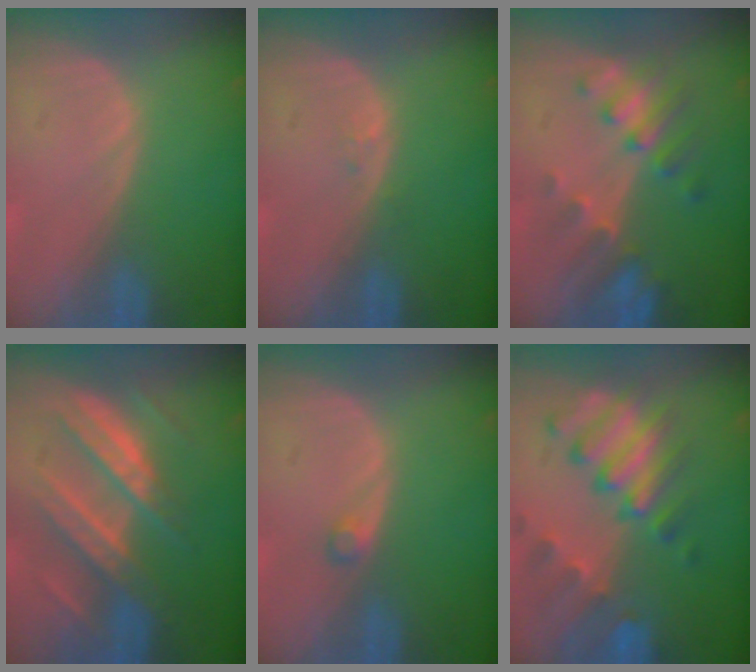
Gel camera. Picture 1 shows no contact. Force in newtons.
{"total": 0.6, "press": 0.6, "slide": 0.1}
{"total": 7.7, "press": 6.8, "slide": 3.5}
{"total": 8.3, "press": 8.3, "slide": 0.3}
{"total": 1.2, "press": 1.2, "slide": 0.2}
{"total": 10.0, "press": 8.8, "slide": 4.7}